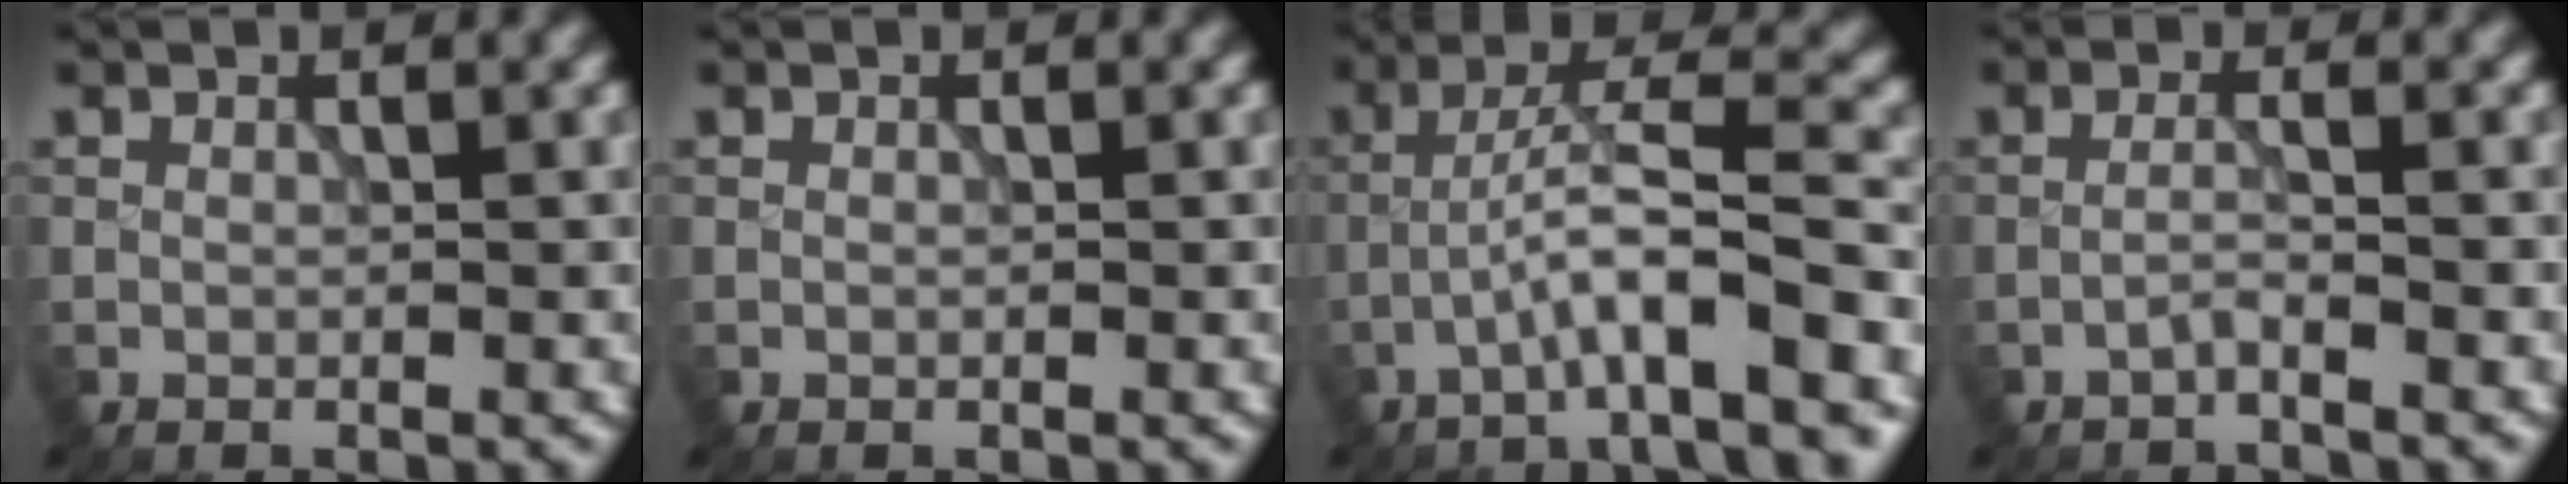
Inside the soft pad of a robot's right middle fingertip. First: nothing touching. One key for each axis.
{"total": 0.0}
{"total": 7.2, "fx": -3.4, "fy": 0.9, "fz": 6.3, "tx": -0.105, "ty": 0.022, "tz": -0.062}
{"total": 1.4, "fx": -1.0, "fy": 0.0, "fz": 1.0, "tx": -0.015, "ty": 0.008, "tz": -0.026}